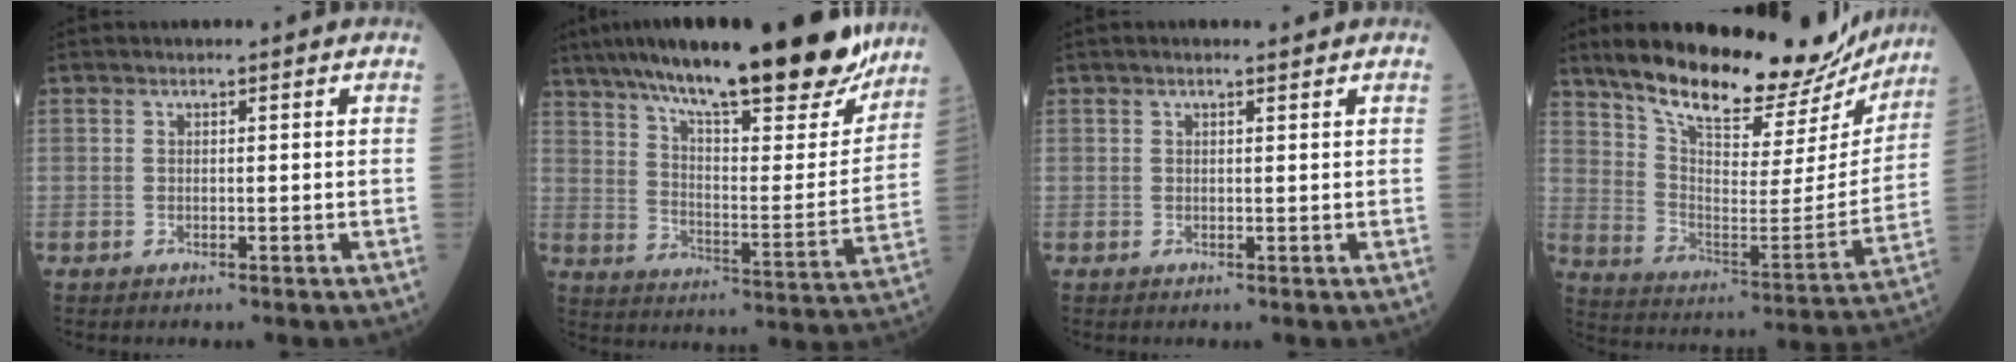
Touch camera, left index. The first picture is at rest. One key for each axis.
{"total": 27.1, "fx": 21.5, "fy": 4.9, "fz": 15.8, "tx": -0.250, "ty": 0.003, "tz": 0.308}
{"total": 1.3, "fx": 1.0, "fy": 0.1, "fz": 0.8, "tx": -0.017, "ty": 0.009, "tz": 0.016}
{"total": 25.9, "fx": 22.0, "fy": 7.4, "fz": 11.3, "tx": -0.177, "ty": -0.018, "tz": 0.313}